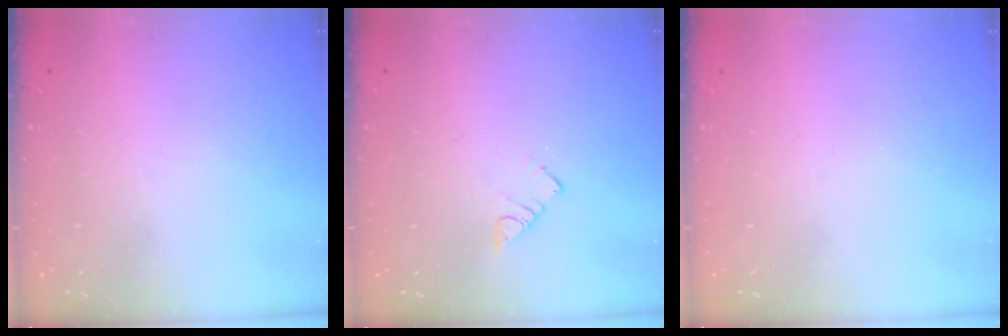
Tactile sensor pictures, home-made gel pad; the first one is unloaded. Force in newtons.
{"total": 3.1, "press": 3.1, "slide": 0.3}
{"total": 0.0}